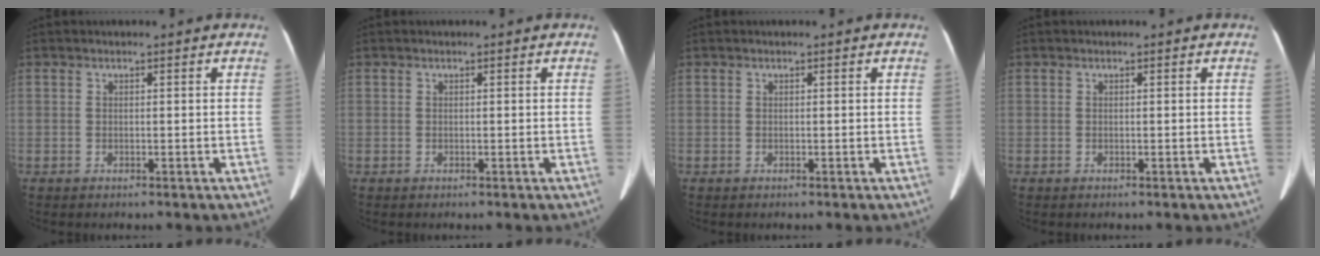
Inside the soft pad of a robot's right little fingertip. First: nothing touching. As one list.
[{"total": 0.0}, {"total": 0.0}, {"total": 0.0}]